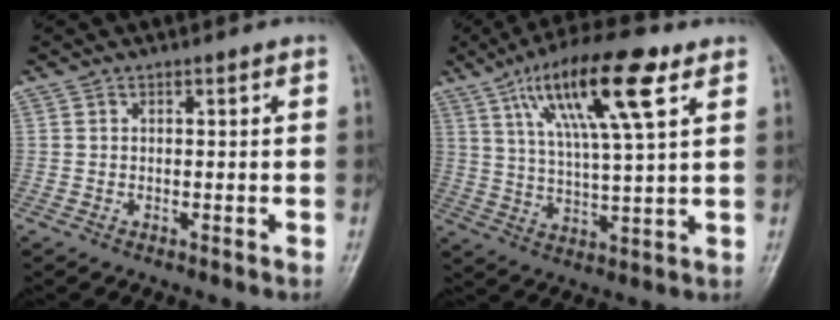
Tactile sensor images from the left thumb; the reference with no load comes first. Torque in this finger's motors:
{"motor_torque": [0.62, 0.71, 1.82, -0.95, 0.56]}